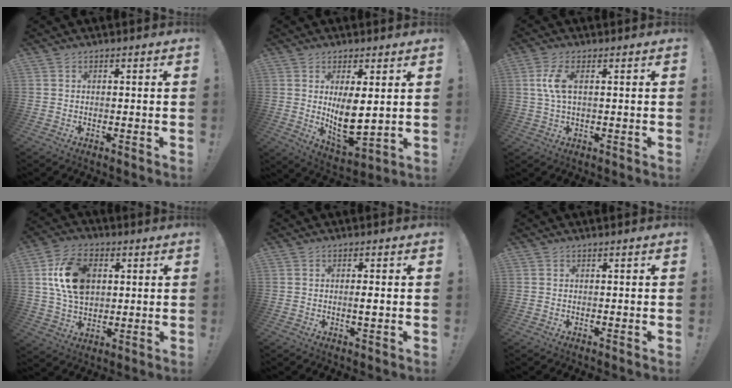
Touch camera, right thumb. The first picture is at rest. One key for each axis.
{"total": 10.6, "fx": 2.2, "fy": 4.7, "fz": 9.2, "tx": -0.148, "ty": -0.040, "tz": 0.042}
{"total": 6.0, "fx": 1.1, "fy": 2.2, "fz": 5.5, "tx": -0.108, "ty": -0.004, "tz": 0.016}
{"total": 15.0, "fx": 3.0, "fy": 9.4, "fz": 11.3, "tx": -0.208, "ty": 0.006, "tz": 0.055}
{"total": 1.8, "fx": -0.2, "fy": 0.1, "fz": 1.8, "tx": -0.017, "ty": -0.007, "tz": -0.008}
{"total": 0.0}